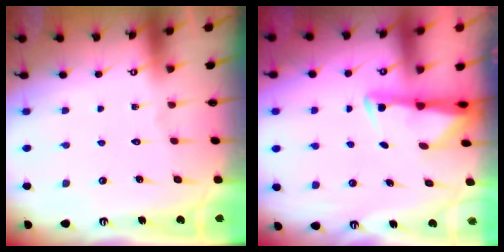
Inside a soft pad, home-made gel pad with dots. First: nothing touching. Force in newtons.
{"total": 3.0, "press": 2.9, "slide": 0.5}